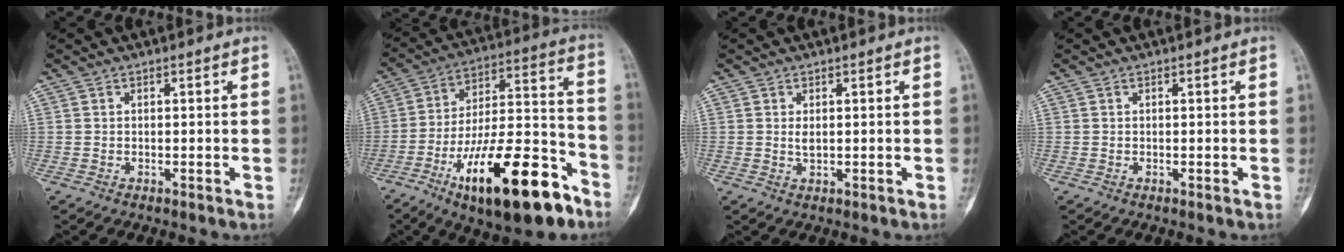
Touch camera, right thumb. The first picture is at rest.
{"total": 25.2, "force": [-13.5, 8.6, 19.5], "torque": [-0.297, 0.078, -0.212]}
{"total": 1.5, "force": [0.4, 0.8, 1.3], "torque": [-0.022, -0.004, 0.010]}
{"total": 0.0}